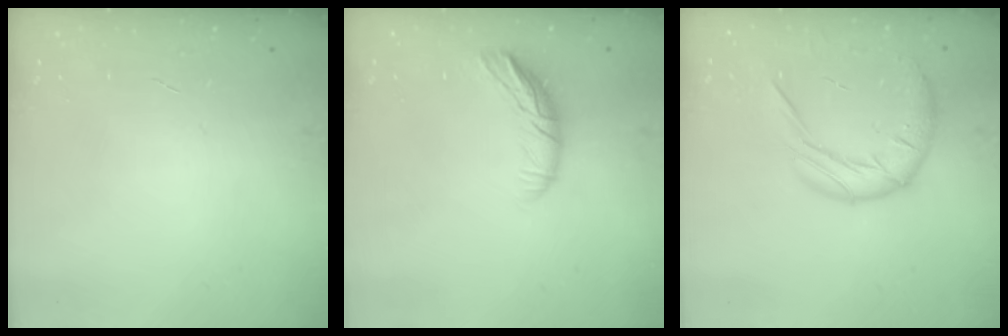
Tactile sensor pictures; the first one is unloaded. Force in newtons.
{"total": 9.2, "press": 9.2, "slide": 0.9}
{"total": 14.9, "press": 14.7, "slide": 2.3}